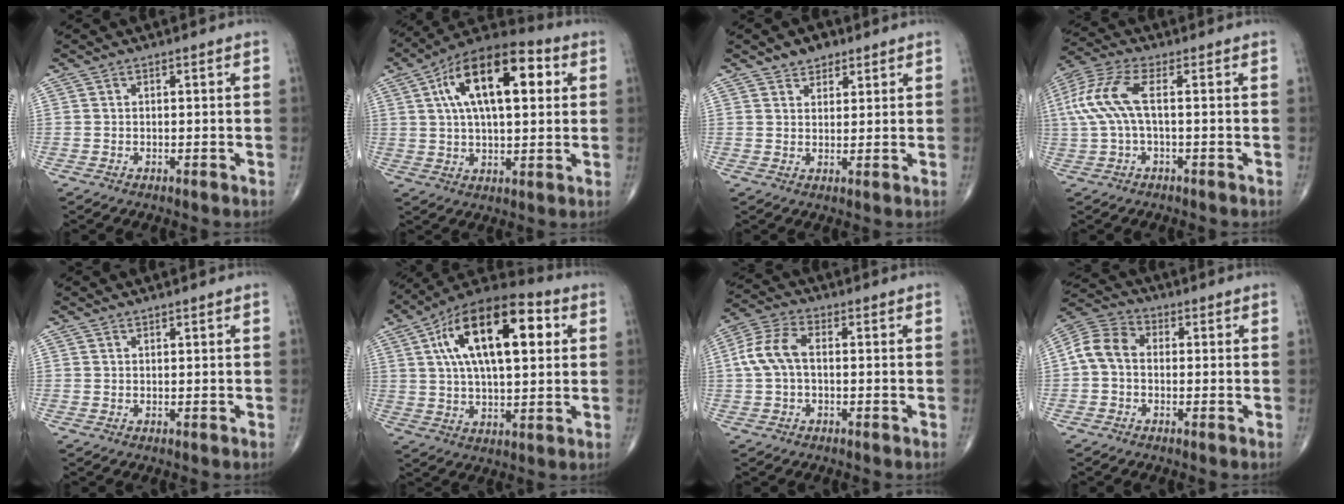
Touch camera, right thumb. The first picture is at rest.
{"total": 19.4, "force": [5.4, 8.9, 16.4], "torque": [-0.254, 0.017, 0.078]}
{"total": 4.0, "force": [2.8, 2.5, 1.6], "torque": [-0.002, -0.014, 0.044]}
{"total": 9.3, "force": [0.6, 3.4, 8.7], "torque": [-0.227, 0.027, 0.009]}
{"total": 0.6, "force": [0.6, 0.1, 0.1], "torque": [0.000, -0.003, 0.012]}
{"total": 21.7, "force": [6.1, 9.7, 18.4], "torque": [-0.296, 0.013, 0.091]}
{"total": 7.2, "force": [0.3, 4.1, 5.9], "torque": [-0.138, 0.024, 0.001]}
{"total": 7.2, "force": [-0.2, 5.3, 4.9], "torque": [-0.086, 0.023, -0.017]}